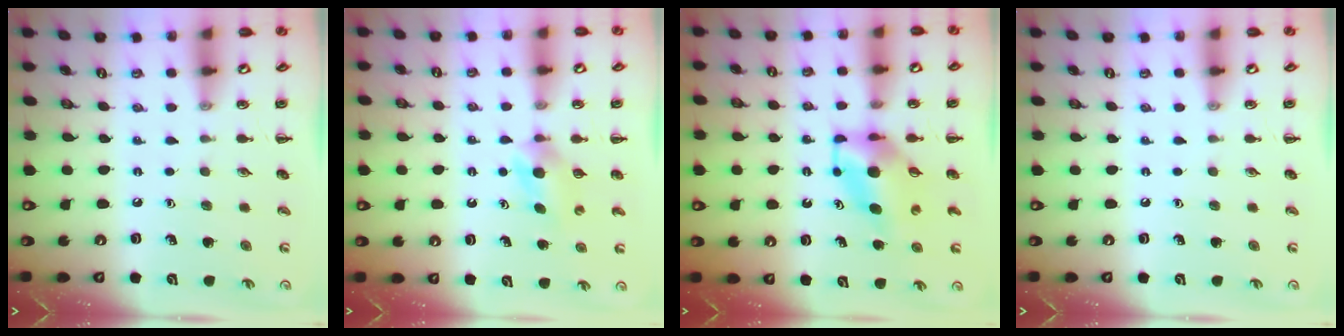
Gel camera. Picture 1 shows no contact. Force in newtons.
{"total": 3.9, "press": 3.6, "slide": 1.3}
{"total": 5.7, "press": 5.6, "slide": 1.1}
{"total": 0.0}